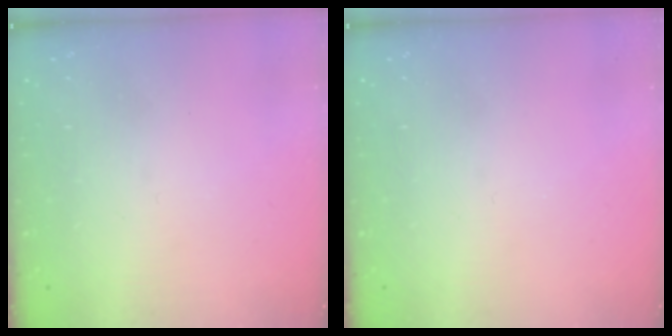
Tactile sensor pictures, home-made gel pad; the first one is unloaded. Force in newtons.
{"total": 0.0}